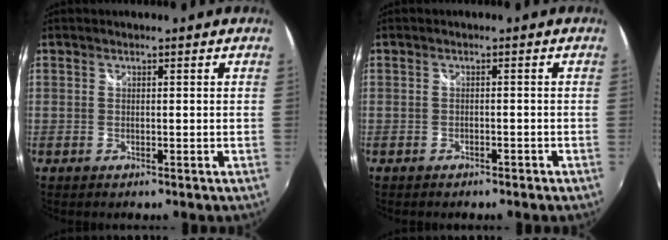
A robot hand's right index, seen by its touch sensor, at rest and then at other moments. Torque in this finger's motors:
{"motor_torque": [0.15, -0.15, 0.06, -0.02]}